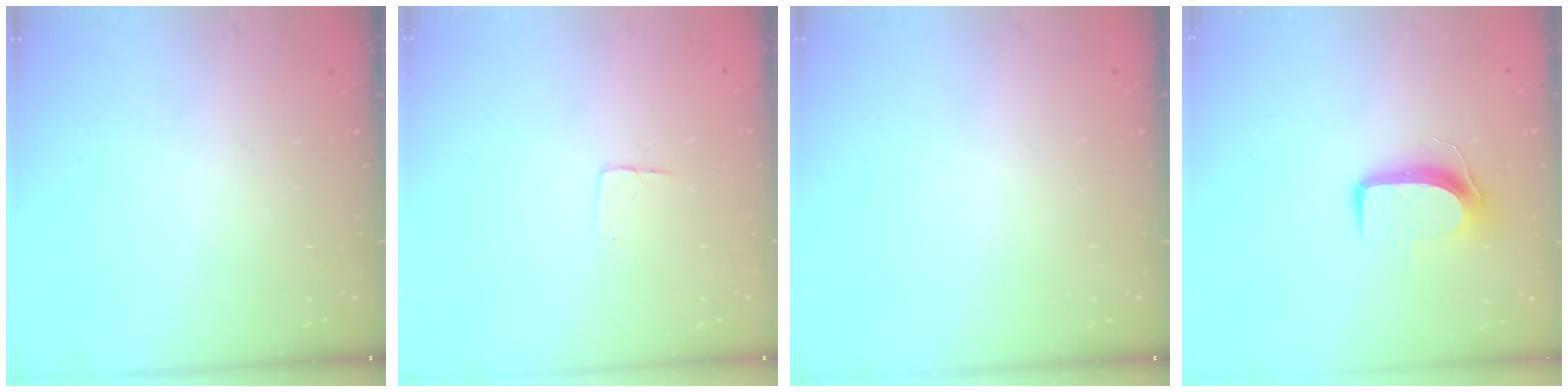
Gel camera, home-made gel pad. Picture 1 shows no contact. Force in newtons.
{"total": 2.9, "press": 2.9, "slide": 0.2}
{"total": 0.0}
{"total": 8.8, "press": 8.8, "slide": 0.8}